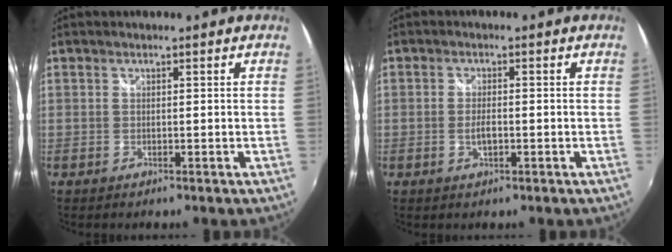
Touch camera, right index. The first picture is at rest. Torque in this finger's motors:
{"motor_torque": [-0.09, -0.04, 0.05, 0.01]}